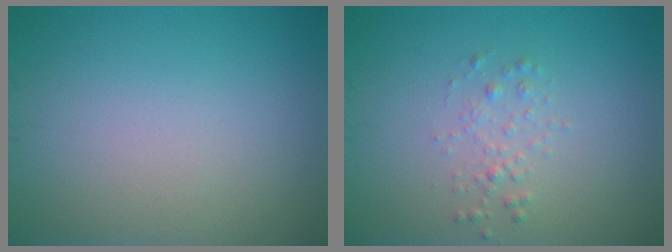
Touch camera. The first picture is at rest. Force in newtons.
{"total": 1.2, "press": 1.2, "slide": 0.0}